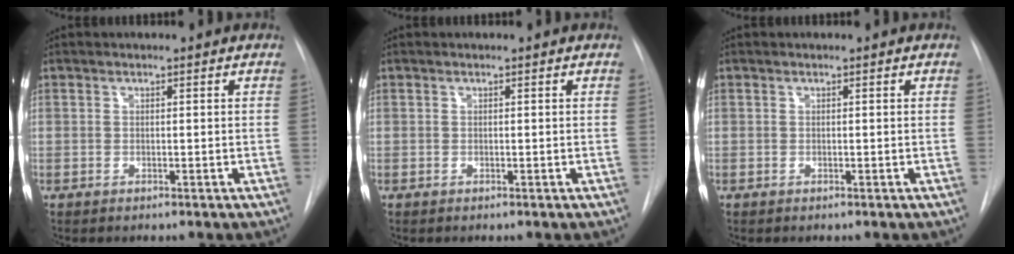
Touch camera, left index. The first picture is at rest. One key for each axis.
{"total": 0.0}
{"total": 0.0}